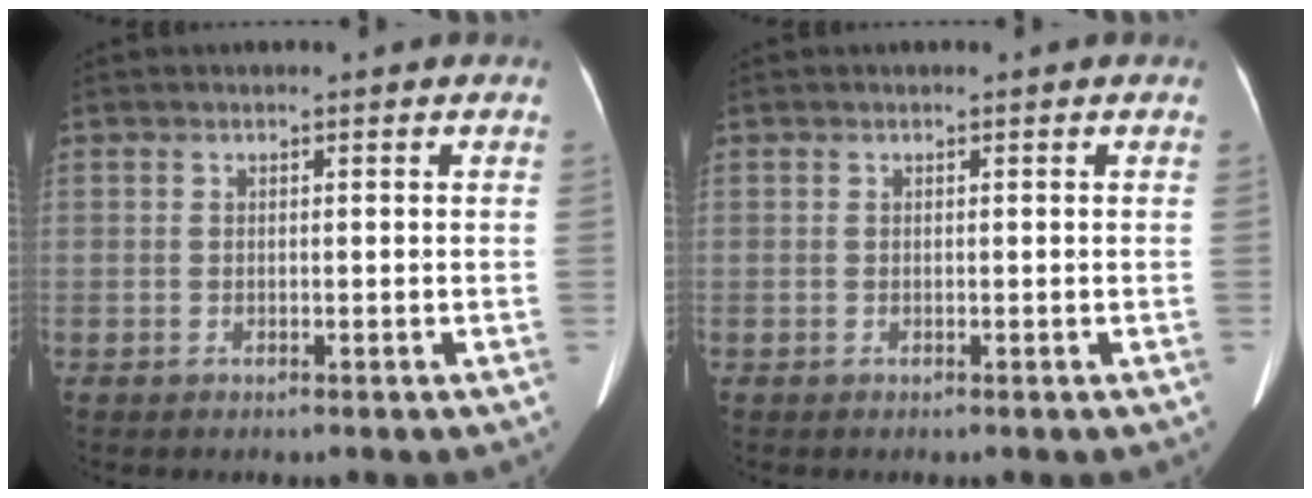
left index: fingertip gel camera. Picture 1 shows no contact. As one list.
[{"total": 0.0}]